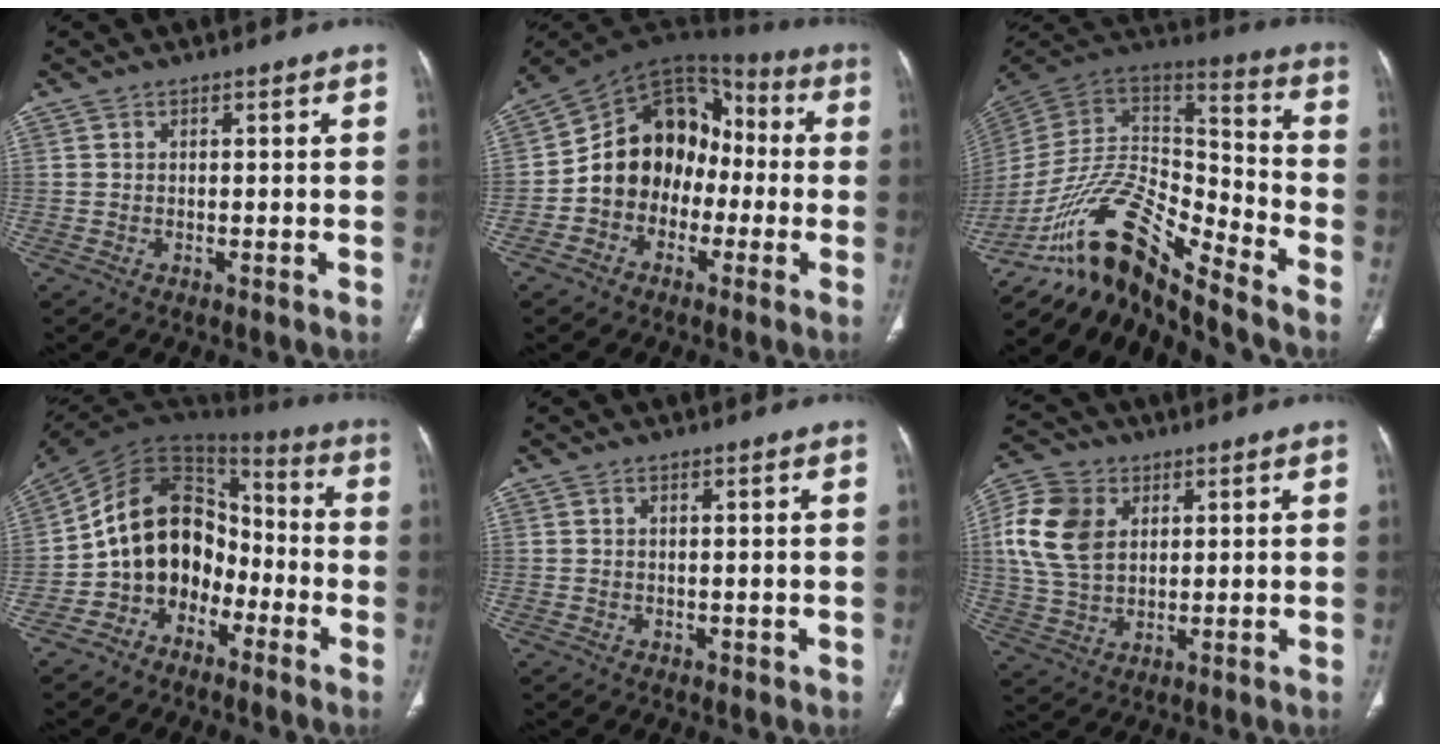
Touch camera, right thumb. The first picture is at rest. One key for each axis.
{"total": 15.2, "fx": -2.8, "fy": 12.2, "fz": 8.6, "tx": -0.088, "ty": 0.064, "tz": -0.059}
{"total": 19.6, "fx": -14.5, "fy": 5.6, "fz": 11.8, "tx": -0.195, "ty": 0.100, "tz": -0.260}
{"total": 15.2, "fx": -5.4, "fy": 11.6, "fz": 8.1, "tx": -0.099, "ty": 0.087, "tz": -0.102}
{"total": 0.8, "fx": 0.3, "fy": 0.6, "fz": 0.3, "tx": -0.001, "ty": 0.000, "tz": 0.006}
{"total": 13.0, "fx": 3.4, "fy": 9.3, "fz": 8.4, "tx": -0.159, "ty": -0.001, "tz": 0.063}